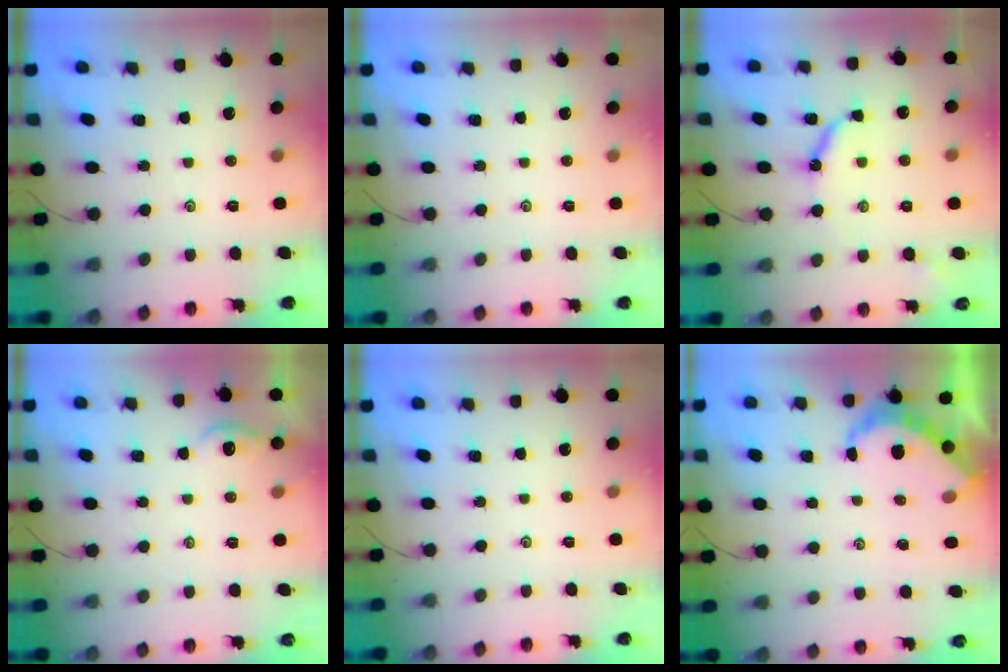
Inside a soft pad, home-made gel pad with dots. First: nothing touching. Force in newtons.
{"total": 0.0}
{"total": 8.3, "press": 8.2, "slide": 0.7}
{"total": 1.5, "press": 1.5, "slide": 0.2}
{"total": 0.0}
{"total": 5.5, "press": 5.5, "slide": 0.3}